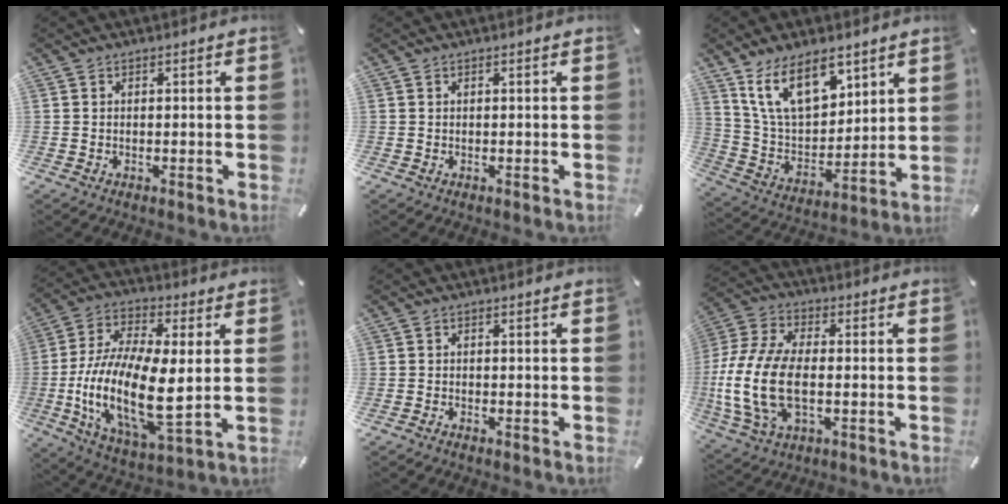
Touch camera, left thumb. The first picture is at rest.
{"total": 0.0}
{"total": 16.0, "force": [9.8, 8.9, 9.0], "torque": [-0.187, -0.039, 0.181]}
{"total": 18.9, "force": [-1.2, 8.8, 16.7], "torque": [-0.358, -0.023, -0.016]}
{"total": 0.8, "force": [-0.8, 0.0, 0.0], "torque": [-0.002, 0.001, -0.016]}
{"total": 15.7, "force": [-2.7, 9.4, 12.2], "torque": [-0.273, -0.003, -0.050]}